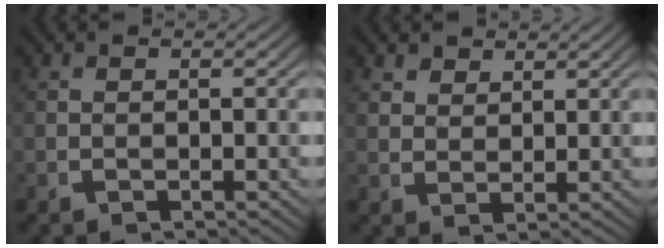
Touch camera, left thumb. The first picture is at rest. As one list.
[{"total": 2.7, "force": [2.4, 0.9, 0.7], "torque": [-0.005, 0.000, 0.050]}]